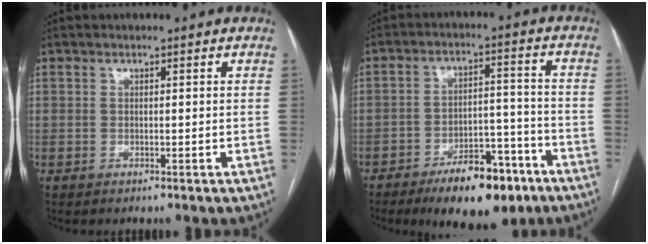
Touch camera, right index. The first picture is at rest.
{"total": 12.5, "force": [-8.3, 4.8, 8.0], "torque": [-0.112, 0.013, -0.124]}